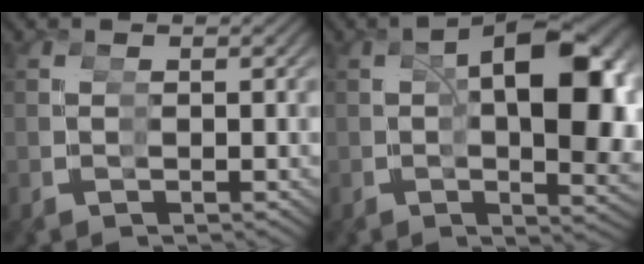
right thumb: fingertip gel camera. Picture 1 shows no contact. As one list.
[{"total": 10.9, "force": [1.0, 3.6, 10.2], "torque": [-0.122, 0.011, 0.017]}]